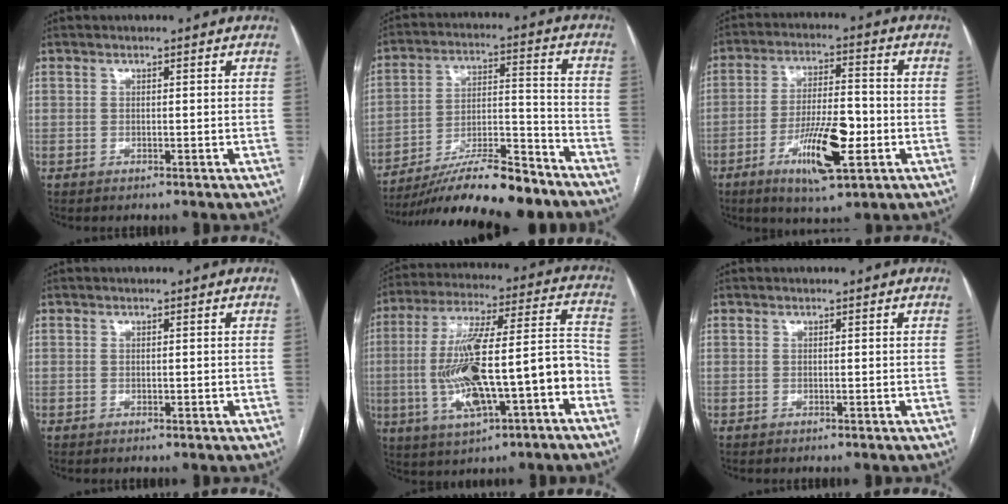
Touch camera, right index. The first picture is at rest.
{"total": 18.6, "force": [-15.7, 2.2, 9.7], "torque": [-0.155, 0.007, -0.262]}
{"total": 11.6, "force": [-4.2, 2.8, 10.4], "torque": [-0.190, -0.004, -0.067]}
{"total": 0.5, "force": [0.0, 0.4, 0.3], "torque": [-0.003, 0.001, 0.002]}
{"total": 19.5, "force": [-5.1, 4.1, 18.4], "torque": [-0.336, 0.023, -0.074]}
{"total": 0.0}